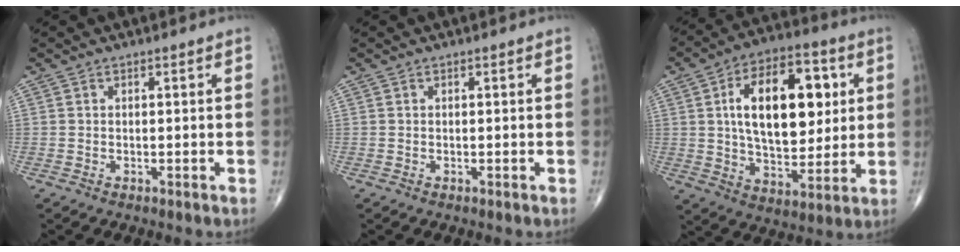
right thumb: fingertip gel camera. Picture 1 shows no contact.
{"total": 0.0}
{"total": 21.0, "force": [4.3, 11.6, 17.0], "torque": [-0.232, -0.003, 0.070]}